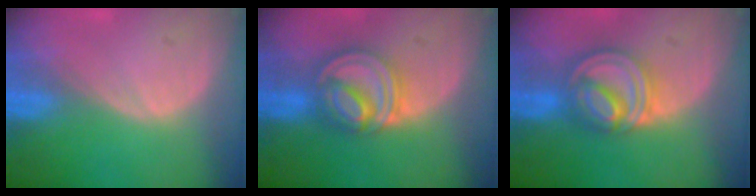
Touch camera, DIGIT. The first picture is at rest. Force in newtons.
{"total": 8.3, "press": 7.0, "slide": 4.5}
{"total": 8.2, "press": 6.9, "slide": 4.3}